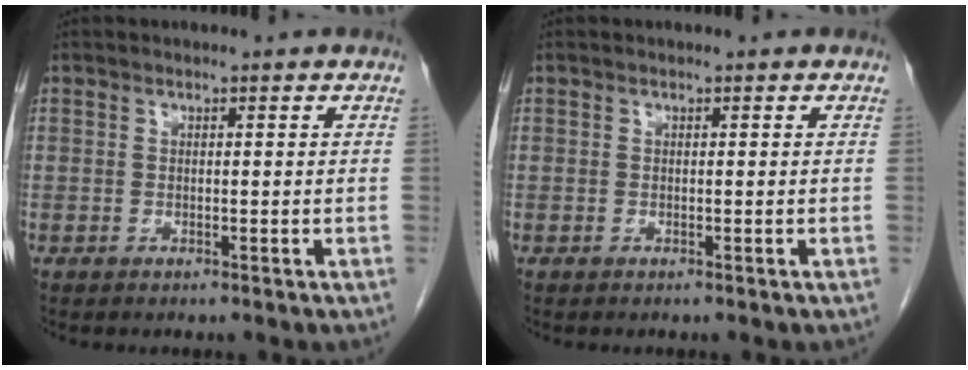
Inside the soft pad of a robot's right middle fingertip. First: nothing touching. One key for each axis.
{"total": 0.0}